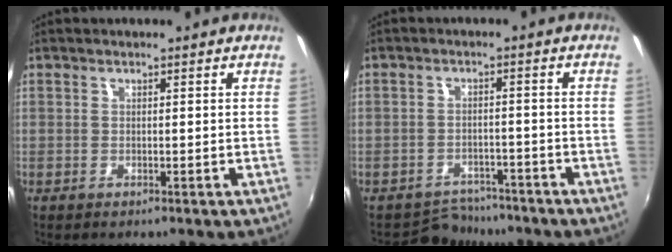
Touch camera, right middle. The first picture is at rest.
{"total": 6.4, "force": [-5.8, 2.8, 0.1], "torque": [-0.016, 0.006, -0.086]}